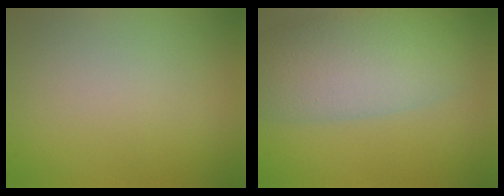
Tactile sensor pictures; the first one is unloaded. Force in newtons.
{"total": 8.8, "press": 8.7, "slide": 0.5}